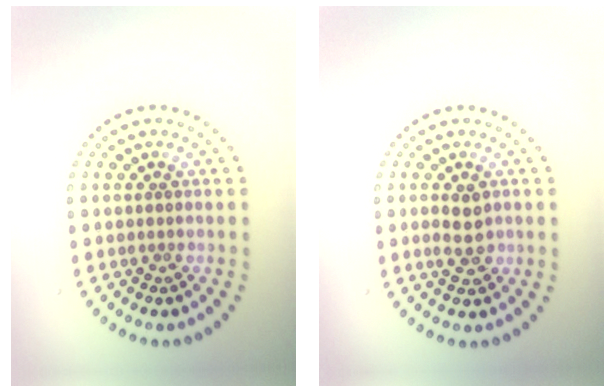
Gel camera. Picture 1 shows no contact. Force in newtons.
{"total": 2.4, "press": 2.4, "slide": 0.0}